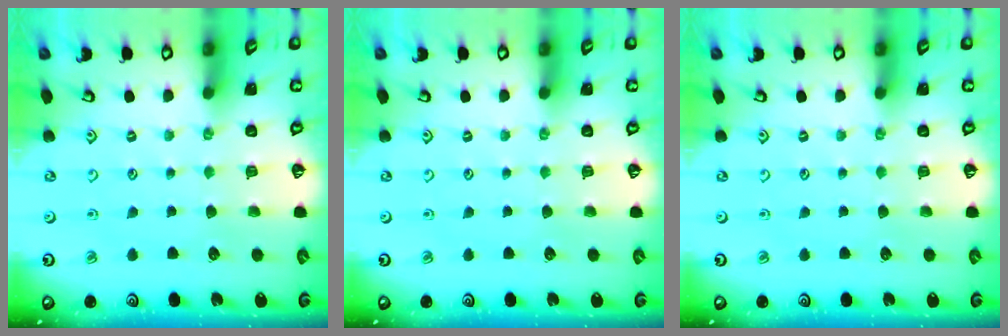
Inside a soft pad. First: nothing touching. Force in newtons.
{"total": 0.0}
{"total": 0.0}